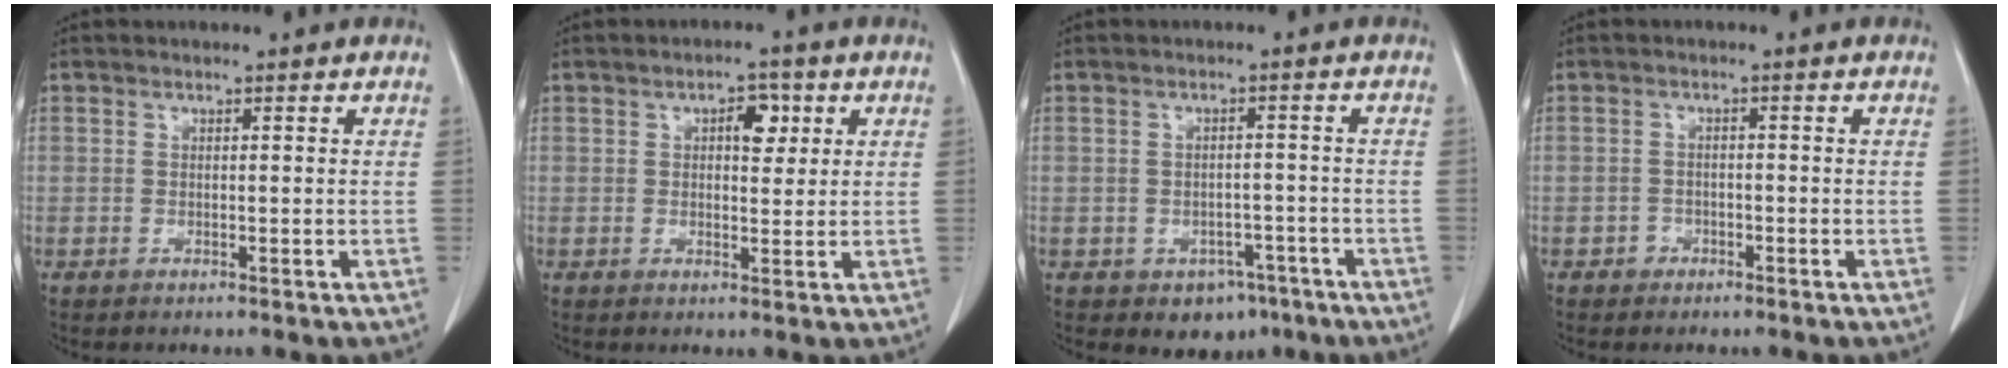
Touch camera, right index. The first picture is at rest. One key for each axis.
{"total": 3.9, "fx": 1.4, "fy": 2.0, "fz": 3.0, "tx": -0.042, "ty": 0.008, "tz": 0.019}
{"total": 5.1, "fx": -3.1, "fy": 3.6, "fz": 1.9, "tx": -0.014, "ty": 0.008, "tz": -0.034}
{"total": 1.5, "fx": -0.9, "fy": 1.1, "fz": 0.2, "tx": -0.002, "ty": 0.005, "tz": -0.018}